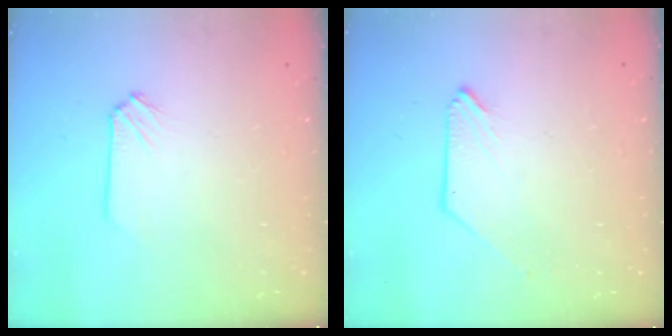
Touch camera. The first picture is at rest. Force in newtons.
{"total": 0.0}